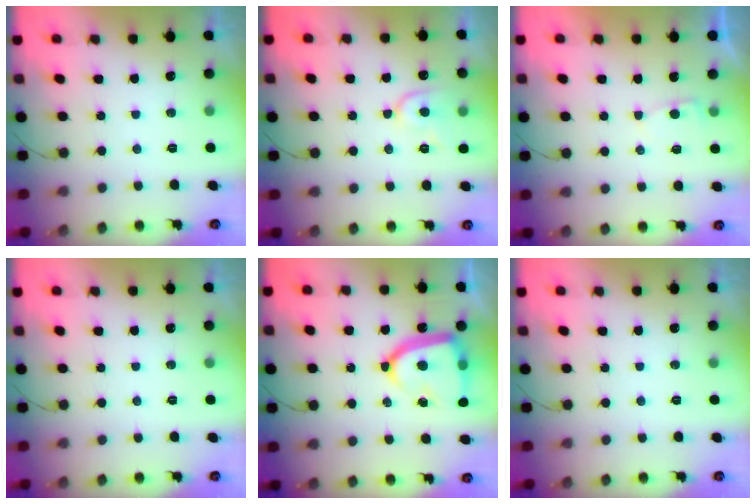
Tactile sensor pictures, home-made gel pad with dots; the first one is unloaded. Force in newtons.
{"total": 8.8, "press": 8.8, "slide": 0.6}
{"total": 2.3, "press": 2.3, "slide": 0.2}
{"total": 0.0}
{"total": 16.7, "press": 16.6, "slide": 1.5}
{"total": 0.0}